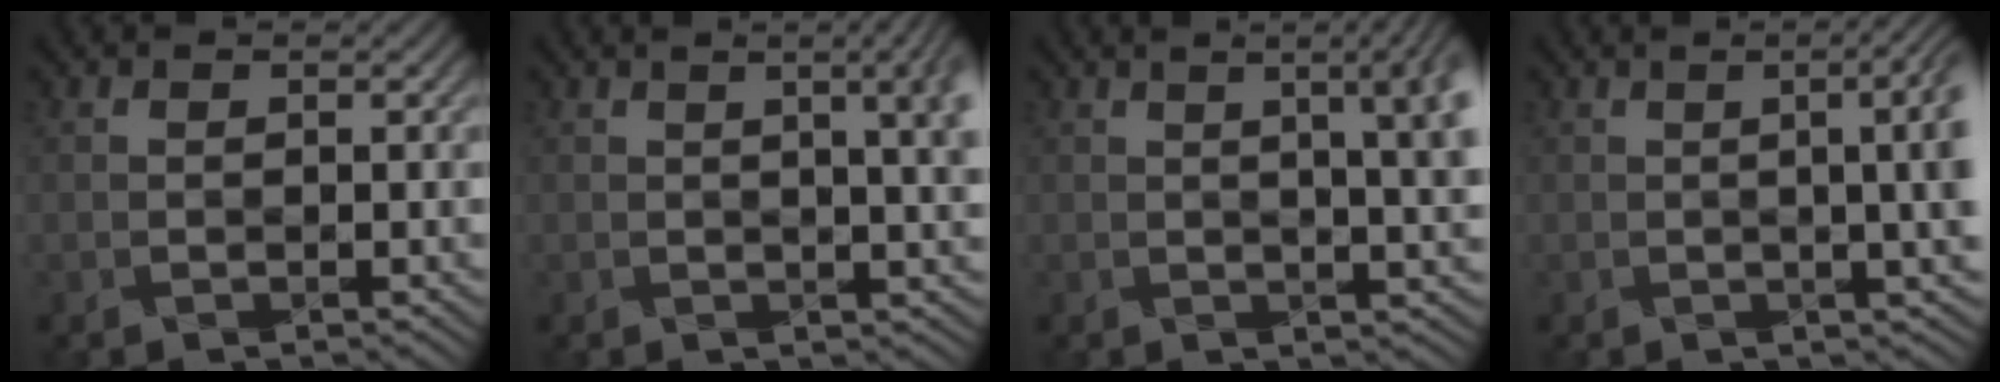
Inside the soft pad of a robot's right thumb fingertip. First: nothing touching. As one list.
[{"total": 8.6, "force": [2.1, 2.6, 7.9], "torque": [-0.066, 0.031, 0.012]}, {"total": 11.1, "force": [2.9, 3.6, 10.1], "torque": [-0.096, 0.045, 0.026]}, {"total": 9.7, "force": [0.6, 3.2, 9.1], "torque": [-0.075, 0.028, 0.002]}]